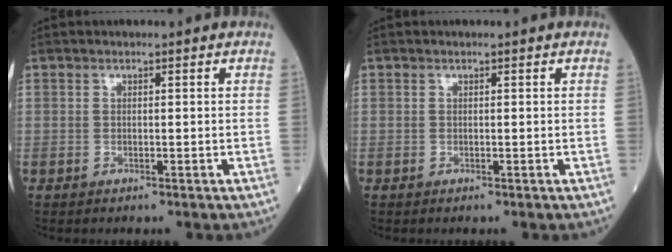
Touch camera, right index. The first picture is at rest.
{"total": 0.0}